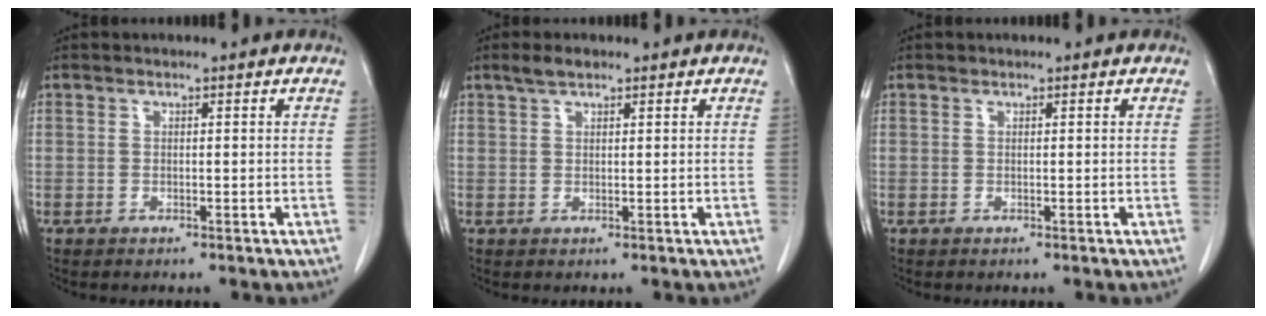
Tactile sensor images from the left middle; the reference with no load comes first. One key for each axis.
{"total": 2.2, "fx": 1.6, "fy": 0.7, "fz": 1.2, "tx": -0.029, "ty": 0.009, "tz": 0.032}
{"total": 0.0}